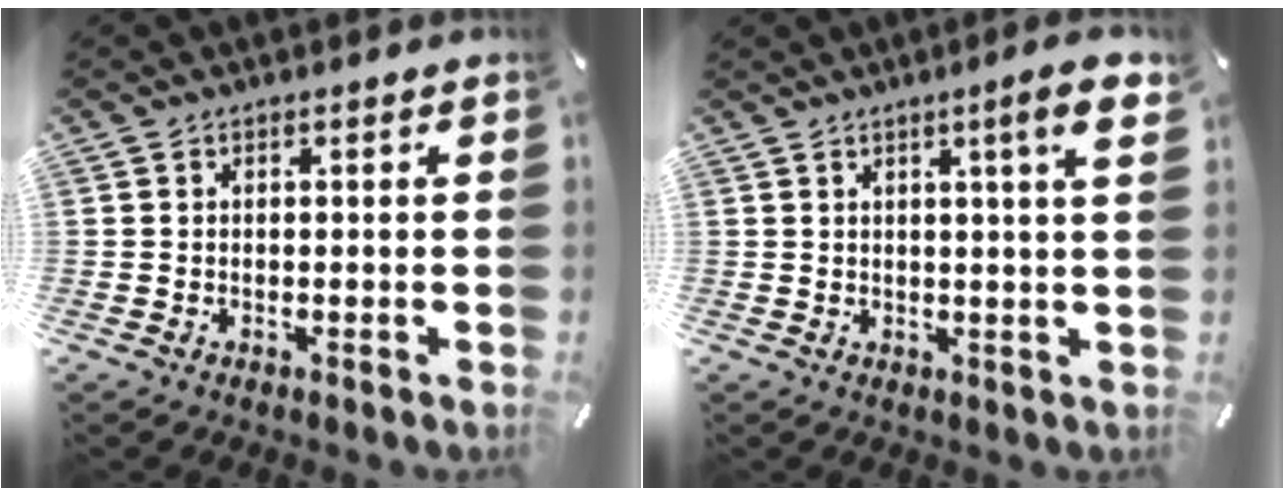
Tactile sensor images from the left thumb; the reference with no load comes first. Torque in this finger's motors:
{"motor_torque": [0.40, 0.47, 0.18, -0.12, 0.16]}